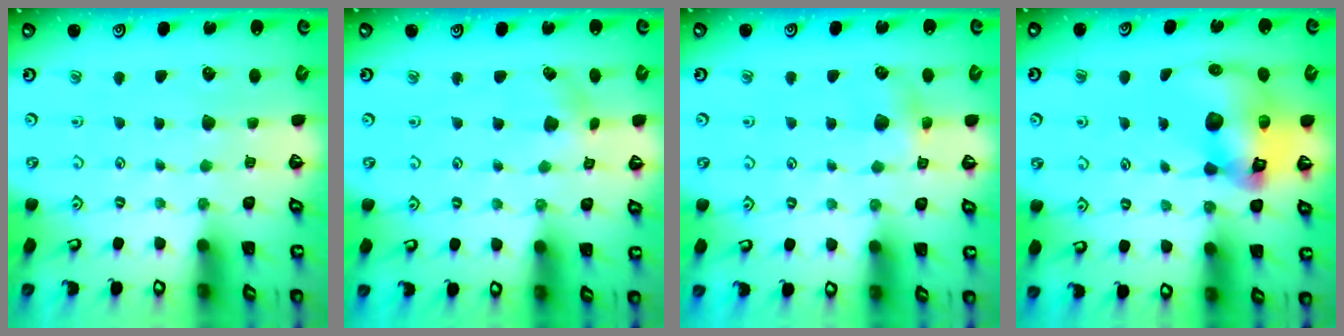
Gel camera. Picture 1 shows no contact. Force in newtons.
{"total": 2.8, "press": 2.8, "slide": 0.5}
{"total": 5.8, "press": 5.7, "slide": 1.3}
{"total": 15.1, "press": 14.9, "slide": 2.3}